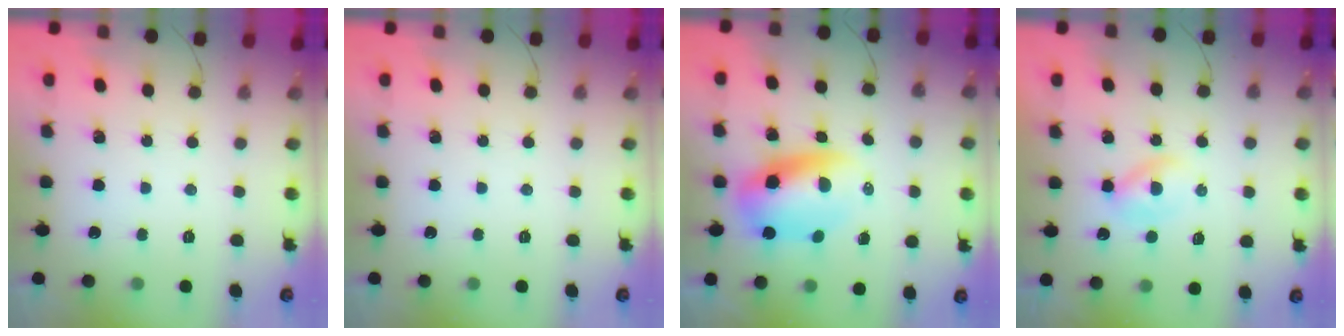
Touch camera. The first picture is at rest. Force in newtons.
{"total": 0.0}
{"total": 9.2, "press": 8.9, "slide": 2.3}
{"total": 2.4, "press": 2.2, "slide": 1.0}